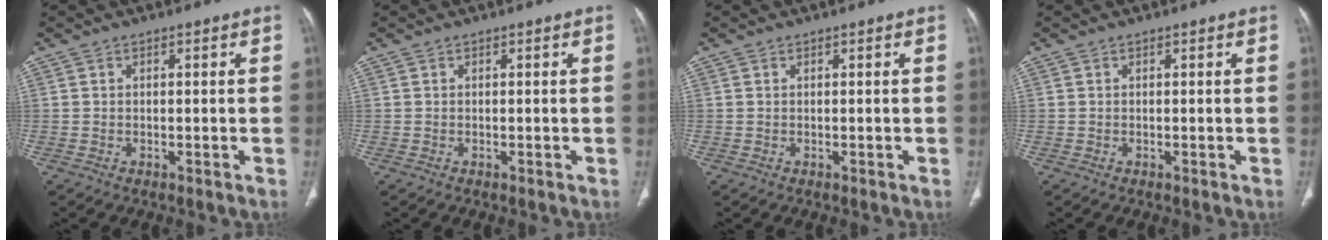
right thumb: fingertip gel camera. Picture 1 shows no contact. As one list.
[{"total": 0.0}, {"total": 0.0}, {"total": 0.0}]